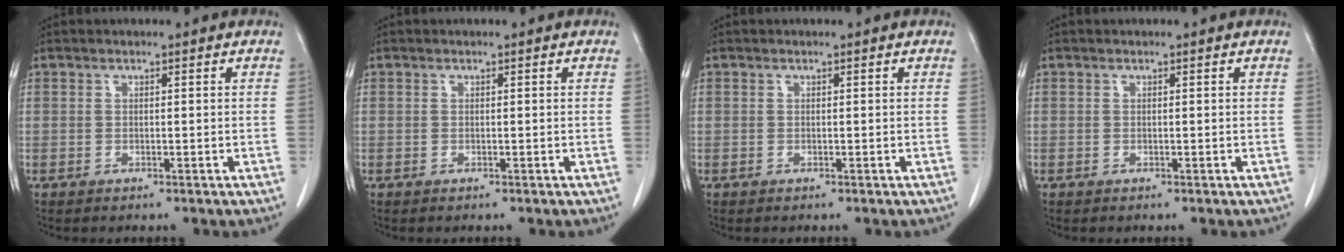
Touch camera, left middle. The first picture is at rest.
{"total": 0.0}
{"total": 0.0}
{"total": 0.0}